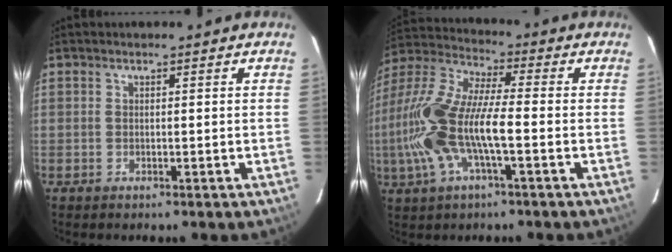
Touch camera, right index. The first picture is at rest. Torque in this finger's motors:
{"motor_torque": [1.15, -0.71, 0.67, 0.21]}